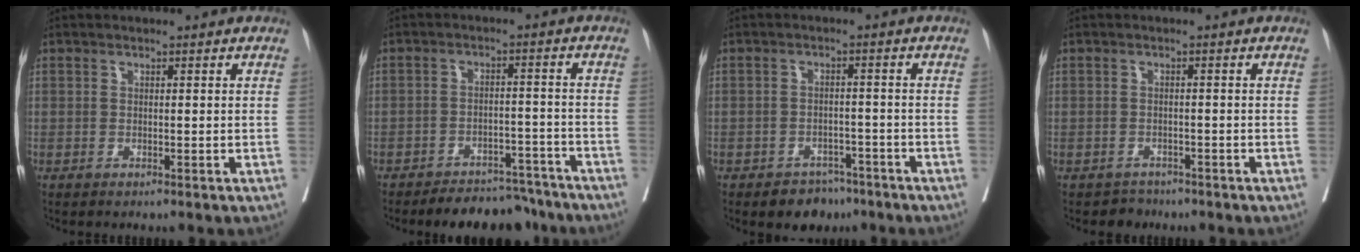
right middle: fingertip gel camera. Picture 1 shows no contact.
{"total": 9.3, "force": [-8.4, 3.6, 1.8], "torque": [0.002, 0.016, -0.112]}
{"total": 4.6, "force": [-3.4, 2.8, 1.2], "torque": [-0.008, 0.009, -0.046]}
{"total": 2.1, "force": [-1.7, 1.1, -0.7], "torque": [0.009, 0.003, -0.029]}